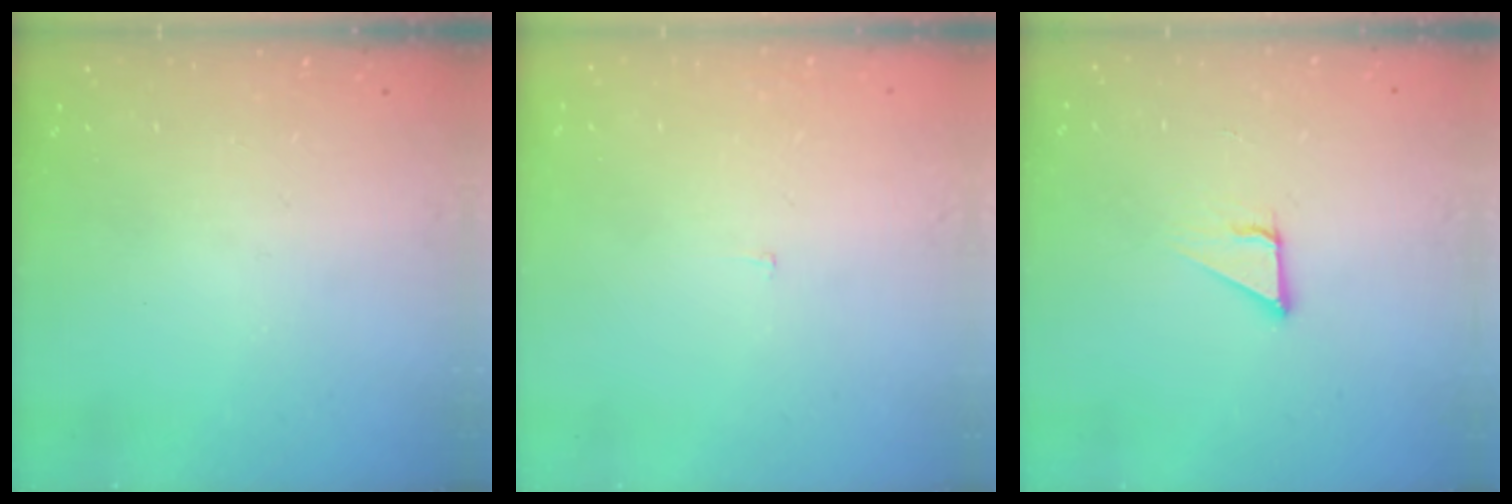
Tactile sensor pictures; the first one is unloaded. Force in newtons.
{"total": 1.9, "press": 1.9, "slide": 0.1}
{"total": 3.5, "press": 3.5, "slide": 0.2}